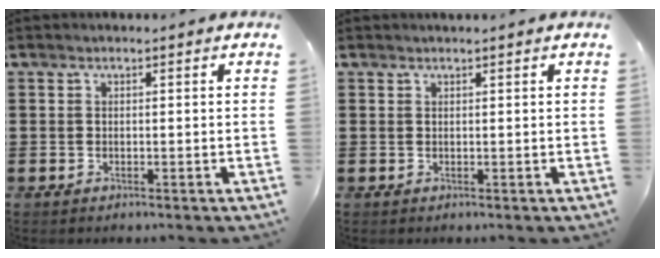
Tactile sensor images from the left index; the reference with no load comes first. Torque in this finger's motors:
{"motor_torque": [0.13, 0.18, 0.02, 0.01]}